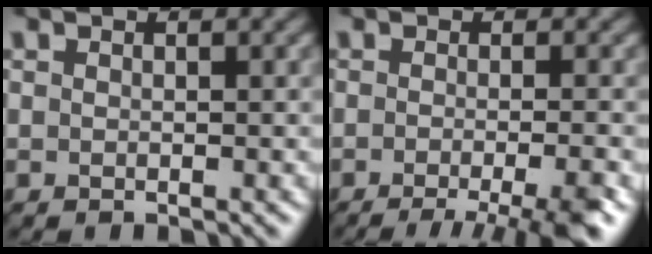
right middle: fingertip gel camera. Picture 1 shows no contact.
{"total": 6.5, "force": [-3.7, 1.7, 5.1], "torque": [-0.051, -0.008, -0.050]}